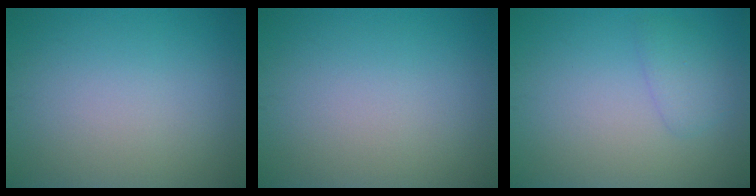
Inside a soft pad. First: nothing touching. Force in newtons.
{"total": 0.0}
{"total": 1.8, "press": 1.8, "slide": 0.0}